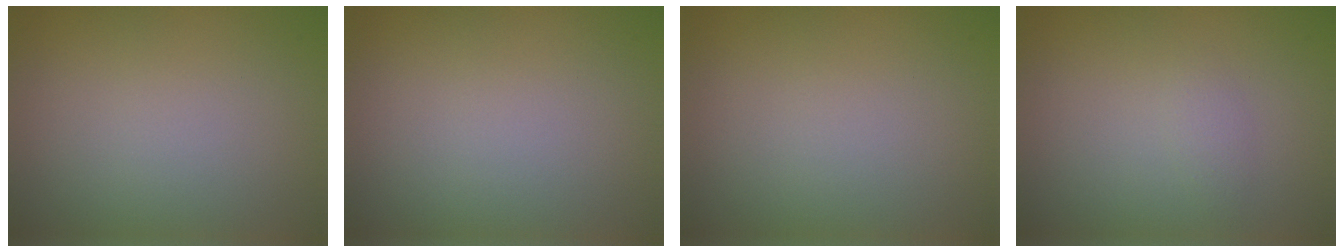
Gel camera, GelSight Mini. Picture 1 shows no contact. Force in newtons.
{"total": 0.0}
{"total": 0.0}
{"total": 0.9, "press": 0.9, "slide": 0.0}